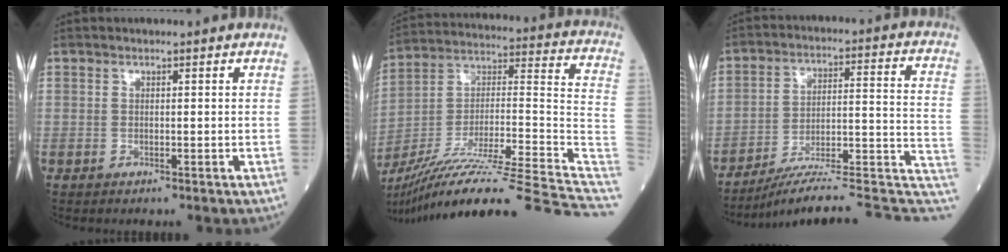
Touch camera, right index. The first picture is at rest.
{"total": 31.6, "force": [-24.8, 0.1, 19.6], "torque": [-0.235, -0.007, -0.385]}
{"total": 17.5, "force": [-14.6, 1.6, 9.4], "torque": [-0.097, 0.056, -0.209]}